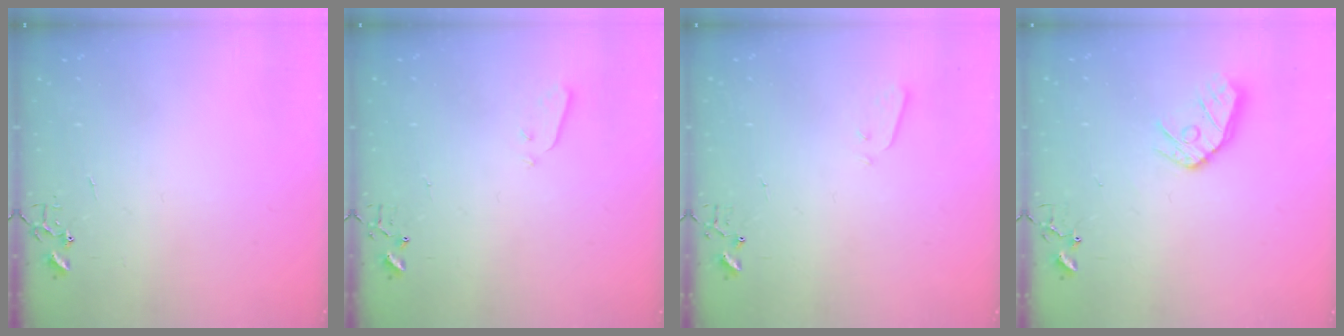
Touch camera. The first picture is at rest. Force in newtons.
{"total": 3.0, "press": 3.0, "slide": 0.3}
{"total": 2.1, "press": 2.0, "slide": 0.4}
{"total": 10.8, "press": 10.8, "slide": 0.9}